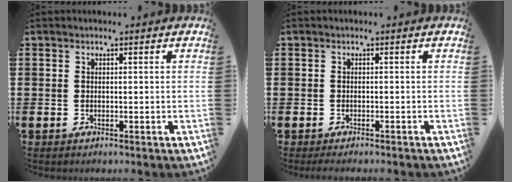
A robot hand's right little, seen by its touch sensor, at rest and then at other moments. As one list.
[{"total": 0.8, "force": [-0.6, 0.0, 0.4], "torque": [-0.007, -0.002, -0.013]}]